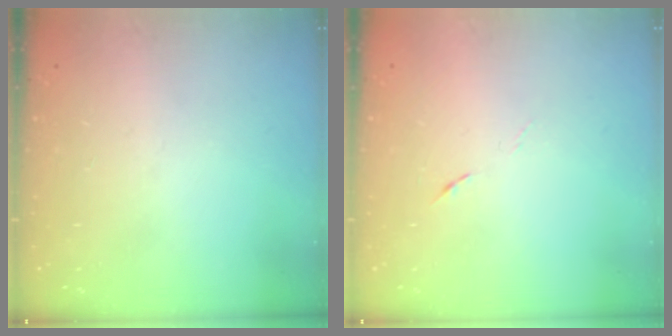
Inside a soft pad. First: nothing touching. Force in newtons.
{"total": 4.0, "press": 3.8, "slide": 1.2}